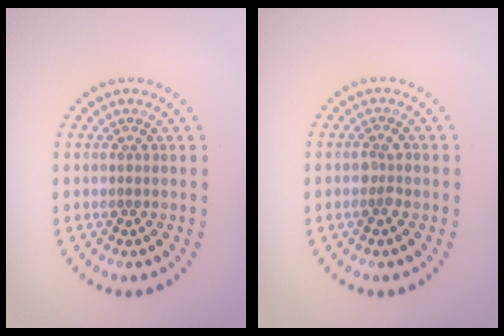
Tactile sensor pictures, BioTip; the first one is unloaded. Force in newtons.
{"total": 1.1, "press": 1.1, "slide": 0.3}